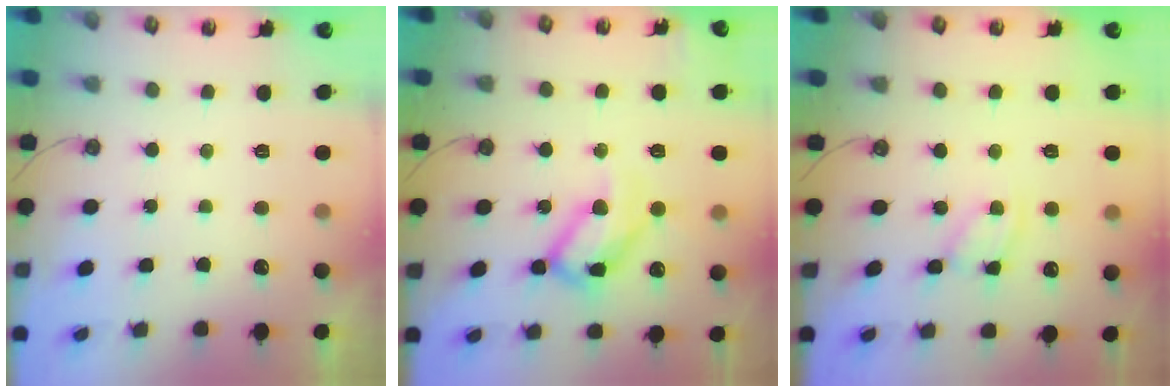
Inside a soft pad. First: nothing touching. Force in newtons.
{"total": 15.8, "press": 15.7, "slide": 2.2}
{"total": 3.6, "press": 3.6, "slide": 0.1}